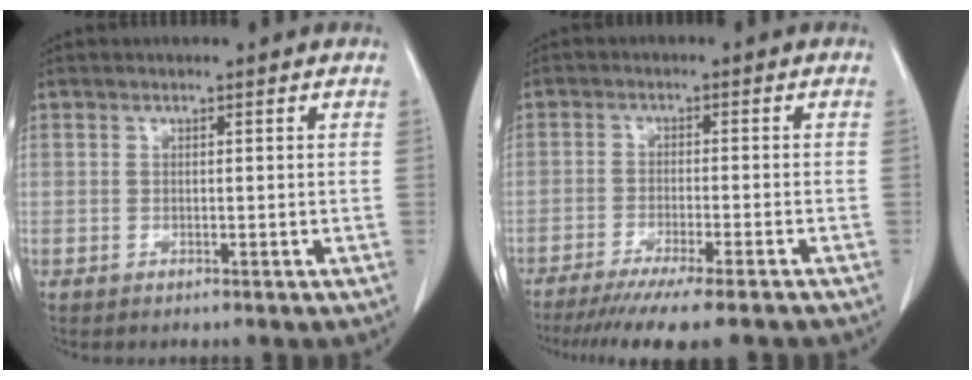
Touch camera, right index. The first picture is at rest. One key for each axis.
{"total": 12.9, "fx": -10.8, "fy": 0.3, "fz": 7.1, "tx": -0.093, "ty": -0.034, "tz": -0.163}